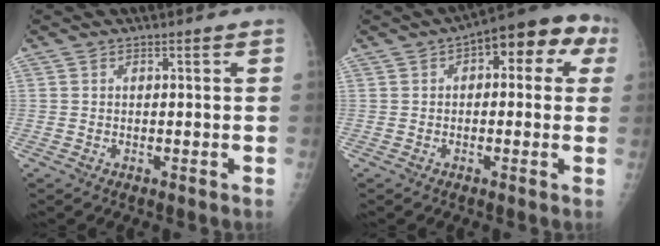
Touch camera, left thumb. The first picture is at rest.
{"total": 11.2, "force": [3.6, 5.7, 9.0], "torque": [-0.074, 0.035, 0.036]}